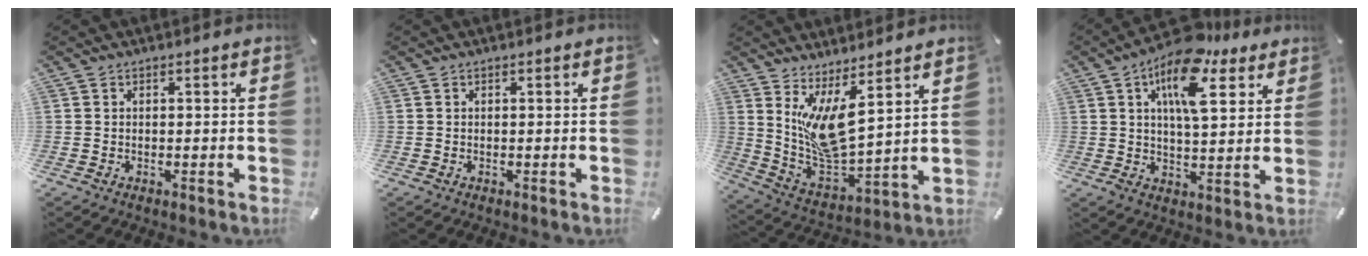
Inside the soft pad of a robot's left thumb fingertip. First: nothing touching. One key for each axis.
{"total": 0.0}
{"total": 12.6, "fx": 6.6, "fy": 4.6, "fz": 9.6, "tx": -0.212, "ty": -0.063, "tz": 0.122}
{"total": 15.4, "fx": 8.5, "fy": 6.6, "fz": 11.0, "tx": -0.182, "ty": -0.031, "tz": 0.143}